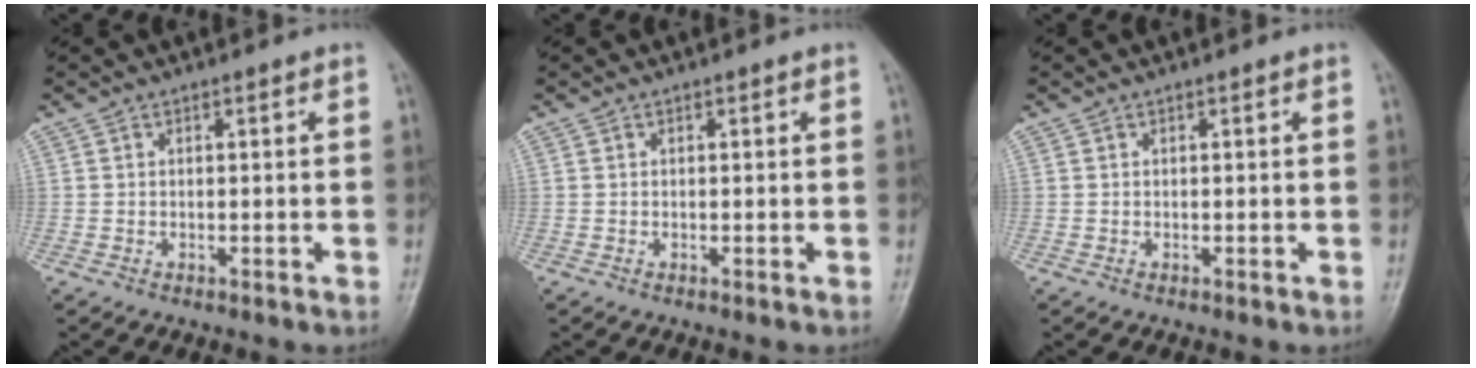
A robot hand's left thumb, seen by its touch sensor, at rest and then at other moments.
{"total": 0.0}
{"total": 0.0}